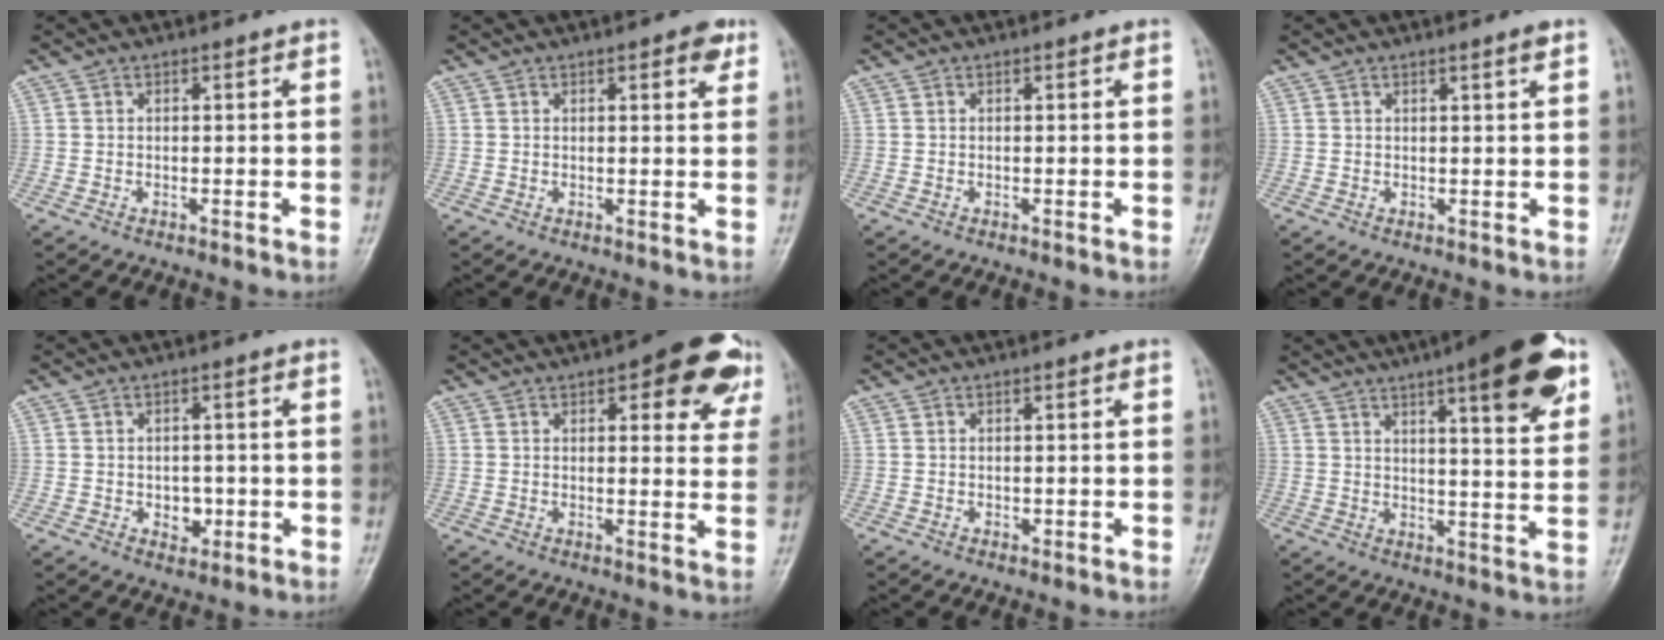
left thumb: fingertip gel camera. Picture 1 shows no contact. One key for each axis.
{"total": 3.4, "fx": 1.9, "fy": 1.3, "fz": 2.5, "tx": -0.022, "ty": -0.005, "tz": 0.019}
{"total": 0.0}
{"total": 1.4, "fx": 0.9, "fy": -0.1, "fz": 1.1, "tx": -0.016, "ty": -0.007, "tz": 0.015}
{"total": 3.7, "fx": -0.6, "fy": 2.9, "fz": 2.3, "tx": -0.013, "ty": 0.003, "tz": -0.004}
{"total": 13.2, "fx": 6.9, "fy": 5.2, "fz": 10.0, "tx": -0.077, "ty": -0.024, "tz": 0.076}
{"total": 0.7, "fx": 0.1, "fy": 0.5, "fz": 0.4, "tx": -0.002, "ty": 0.000, "tz": 0.001}
{"total": 16.4, "fx": 8.7, "fy": 3.6, "fz": 13.4, "tx": -0.160, "ty": -0.032, "tz": 0.118}